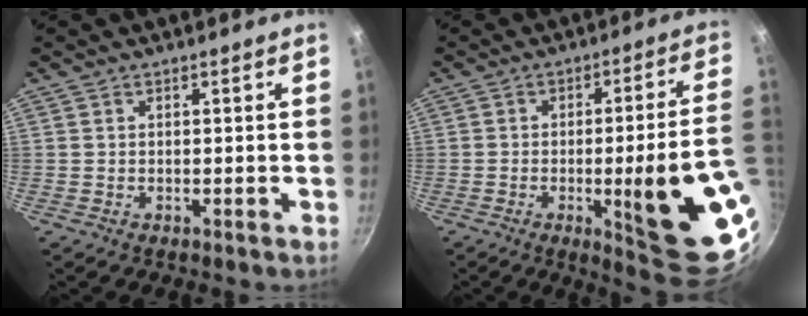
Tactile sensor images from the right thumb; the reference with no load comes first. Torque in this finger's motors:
{"motor_torque": [2.77, 2.23, 2.01, -0.78, 0.36]}